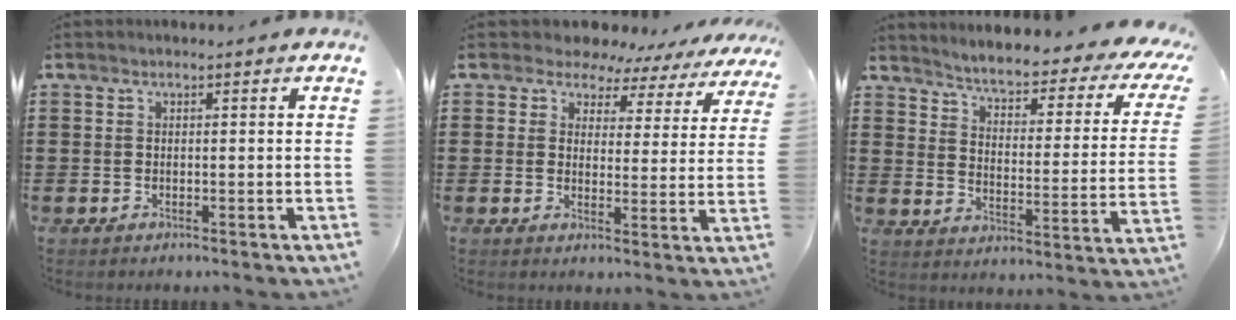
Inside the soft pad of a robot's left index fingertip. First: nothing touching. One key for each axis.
{"total": 4.9, "fx": 4.3, "fy": 2.2, "fz": 0.7, "tx": -0.042, "ty": -0.021, "tz": 0.071}
{"total": 3.2, "fx": 2.7, "fy": 0.0, "fz": 1.8, "tx": -0.052, "ty": -0.032, "tz": 0.033}